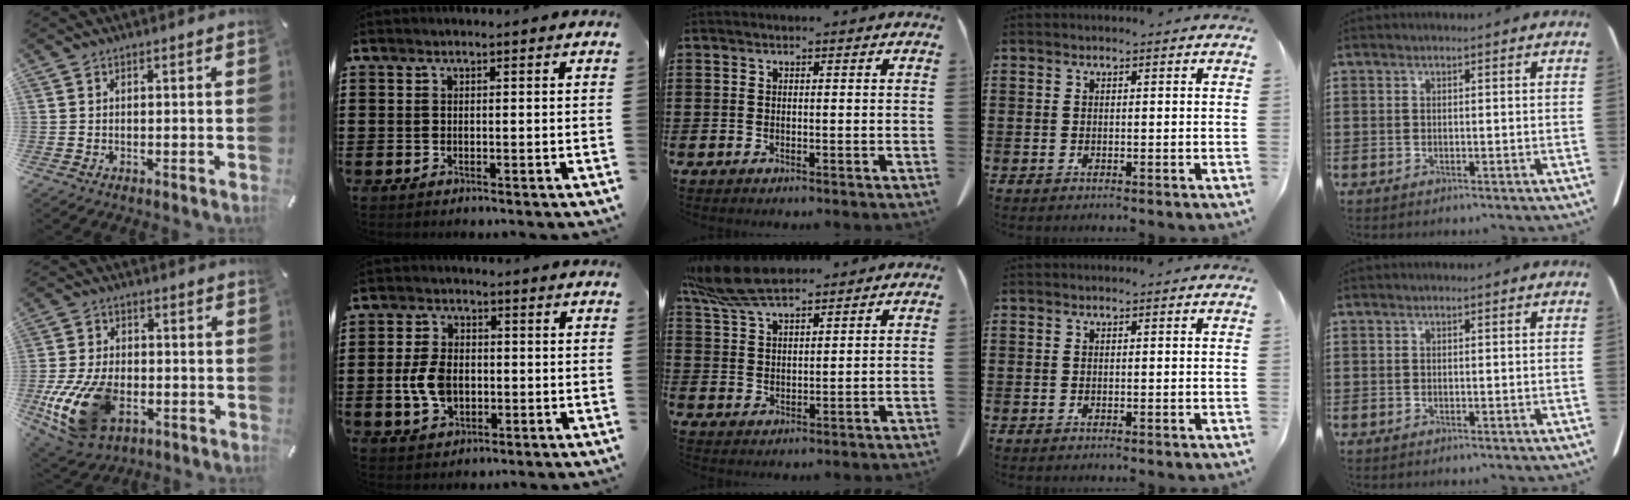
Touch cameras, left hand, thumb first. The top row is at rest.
{"thumb": {"total": 16.6, "force": [-5.1, 10.6, 11.8], "torque": [-0.242, 0.012, -0.082]}, "index": {"total": 6.6, "force": [-0.7, 4.3, 4.9], "torque": [-0.118, 0.003, -0.019]}, "middle": {"total": 8.2, "force": [6.8, 2.0, 4.2], "torque": [-0.110, -0.012, 0.127]}}